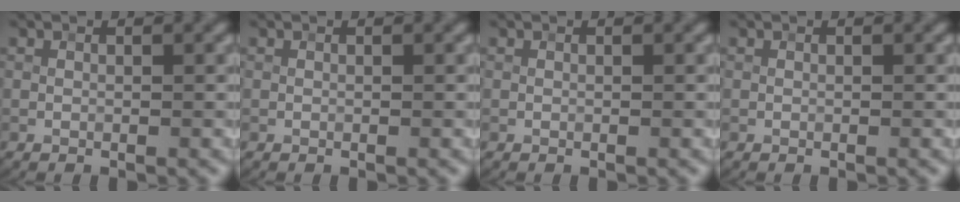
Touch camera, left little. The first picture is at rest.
{"total": 0.0}
{"total": 0.0}
{"total": 0.0}